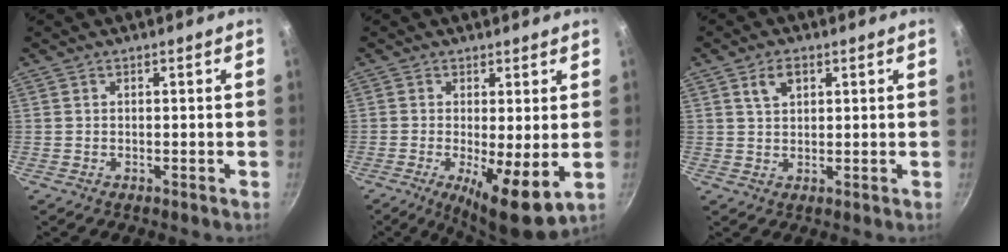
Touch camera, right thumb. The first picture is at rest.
{"total": 9.4, "force": [-1.1, 2.4, 9.1], "torque": [-0.140, -0.018, -0.012]}
{"total": 4.0, "force": [1.8, 2.4, 2.6], "torque": [-0.035, -0.001, 0.033]}